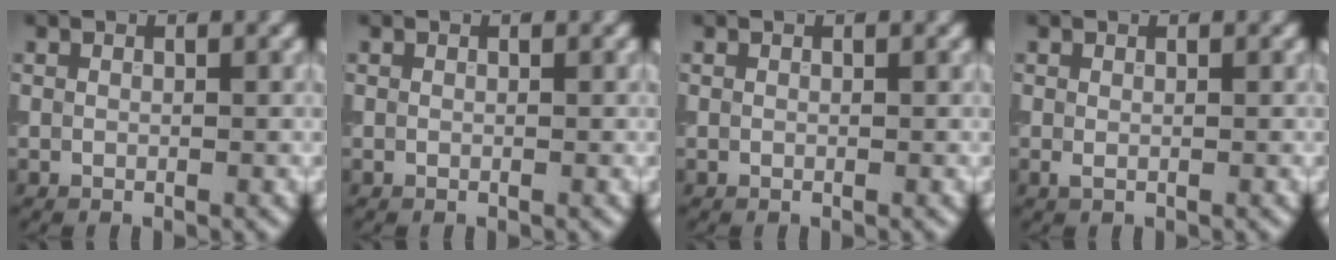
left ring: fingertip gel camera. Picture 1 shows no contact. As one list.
[{"total": 0.0}, {"total": 0.0}, {"total": 0.5, "force": [0.0, 0.3, 0.4], "torque": [-0.011, -0.003, 0.000]}]